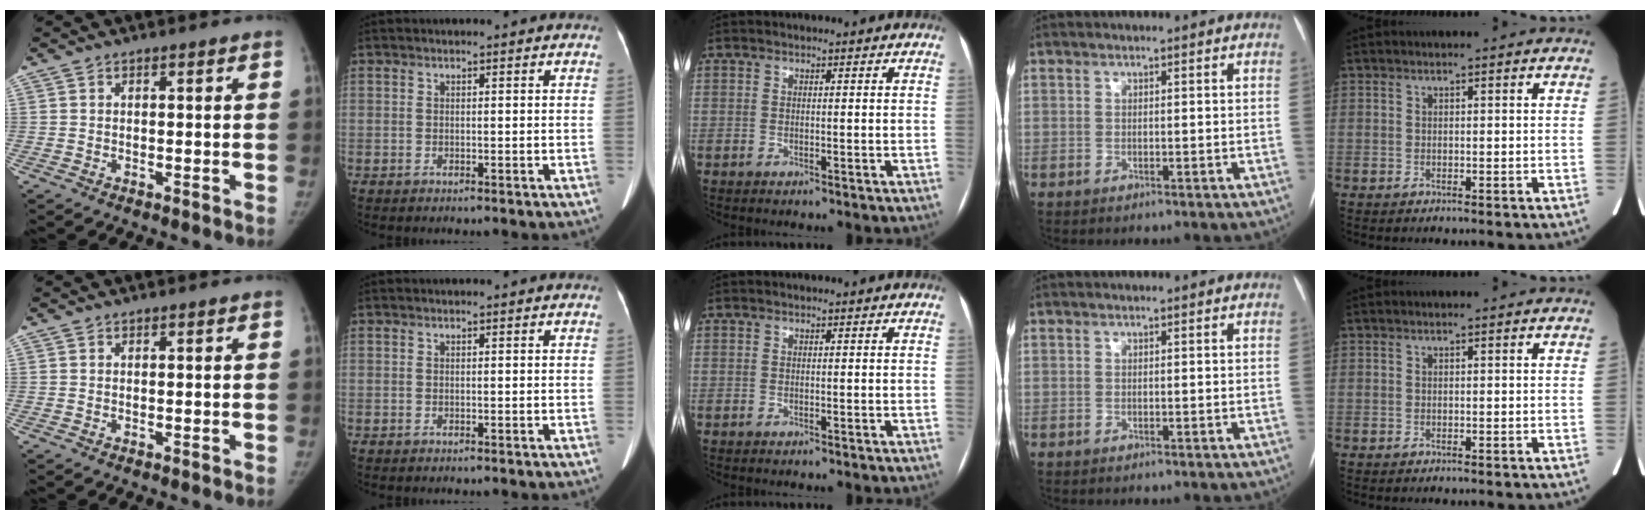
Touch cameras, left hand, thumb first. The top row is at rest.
{}